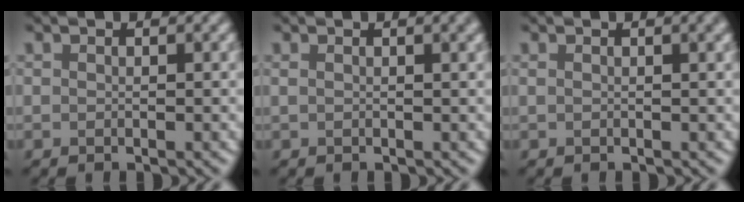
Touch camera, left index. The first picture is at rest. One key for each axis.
{"total": 3.2, "fx": 1.3, "fy": 1.6, "fz": 2.5, "tx": -0.006, "ty": 0.022, "tz": -0.005}
{"total": 2.8, "fx": 1.1, "fy": 1.3, "fz": 2.2, "tx": -0.003, "ty": 0.017, "tz": -0.003}